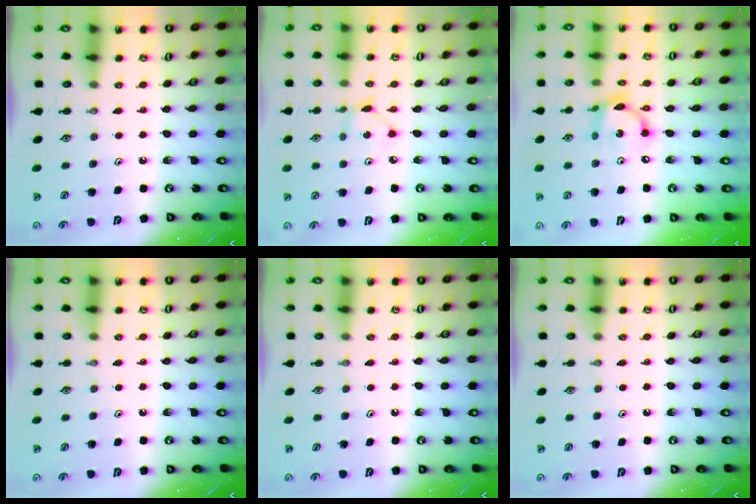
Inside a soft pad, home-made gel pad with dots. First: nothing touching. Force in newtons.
{"total": 2.4, "press": 2.4, "slide": 0.1}
{"total": 11.7, "press": 11.6, "slide": 0.6}
{"total": 0.0}
{"total": 0.0}
{"total": 0.0}